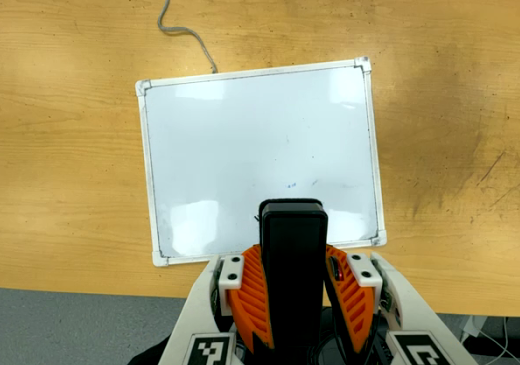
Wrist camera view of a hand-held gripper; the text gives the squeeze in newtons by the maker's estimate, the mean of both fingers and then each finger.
{"total": 6.1, "left": 5.2, "right": 7.1}